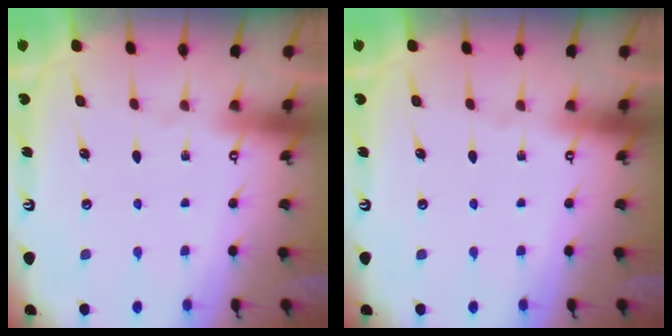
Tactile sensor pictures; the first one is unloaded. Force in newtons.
{"total": 0.0}